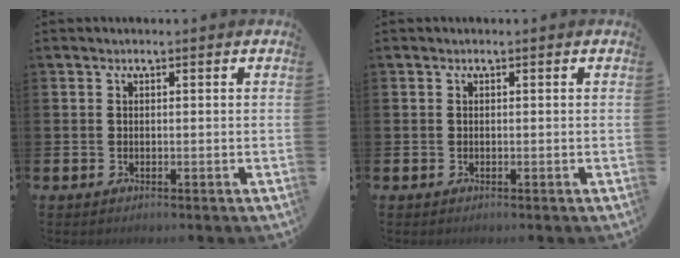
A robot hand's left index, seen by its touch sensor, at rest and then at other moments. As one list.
[{"total": 0.0}]